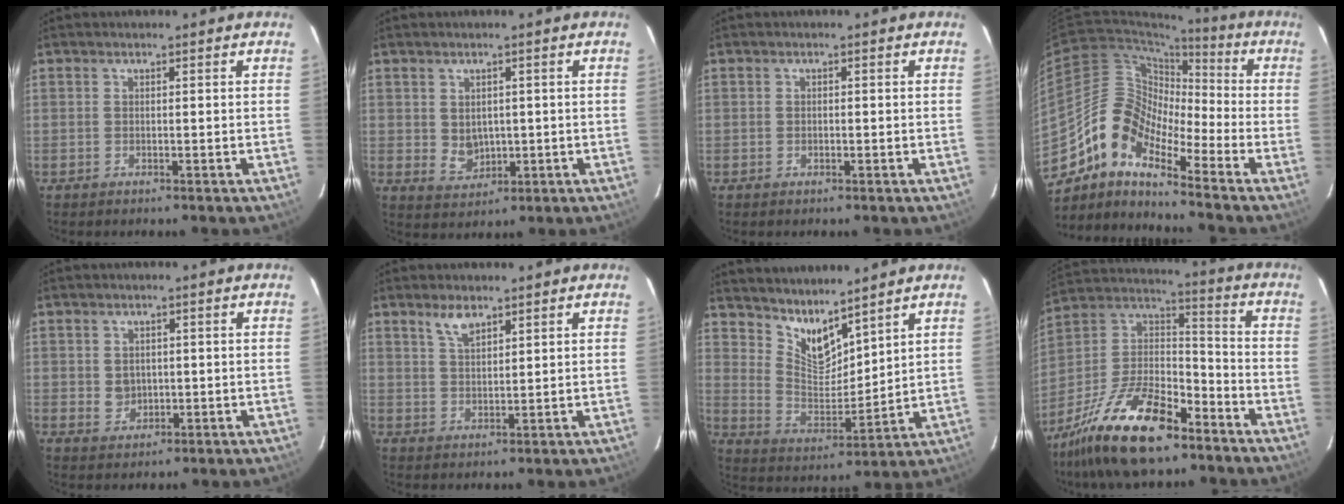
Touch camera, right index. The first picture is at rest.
{"total": 4.1, "force": [0.5, 3.4, 2.2], "torque": [-0.040, 0.000, 0.020]}
{"total": 0.6, "force": [0.0, 0.4, 0.3], "torque": [-0.006, 0.002, 0.000]}
{"total": 12.2, "force": [-8.3, 5.1, 7.3], "torque": [-0.118, 0.013, -0.177]}
{"total": 3.2, "force": [0.2, 2.9, 1.4], "torque": [-0.026, 0.003, 0.010]}
{"total": 3.9, "force": [2.8, 1.4, 2.3], "torque": [-0.043, 0.003, 0.055]}
{"total": 9.7, "force": [8.2, 2.8, 4.3], "torque": [-0.081, -0.009, 0.162]}
{"total": 21.5, "force": [-14.4, 8.5, 13.5], "torque": [-0.276, 0.003, -0.256]}